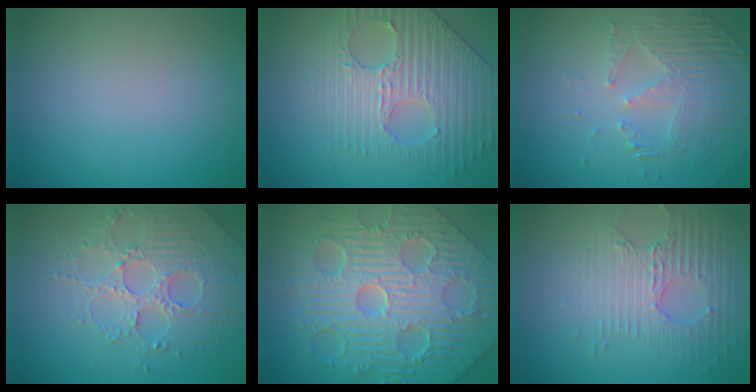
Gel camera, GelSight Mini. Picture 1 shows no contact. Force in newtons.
{"total": 4.5, "press": 4.4, "slide": 1.0}
{"total": 5.0, "press": 3.5, "slide": 3.6}
{"total": 4.2, "press": 3.9, "slide": 1.3}
{"total": 12.5, "press": 8.2, "slide": 9.5}
{"total": 3.5, "press": 3.2, "slide": 1.5}